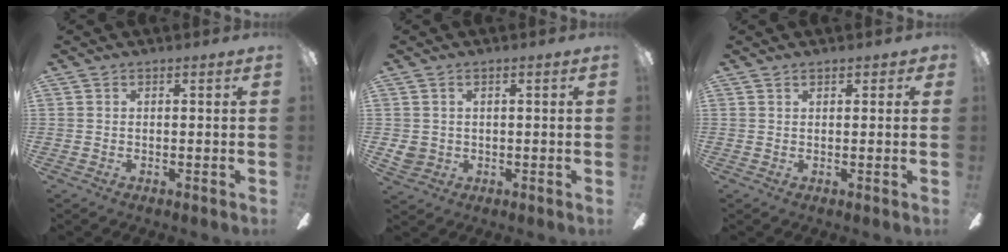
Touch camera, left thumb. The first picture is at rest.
{"total": 3.0, "force": [0.4, 2.6, 1.3], "torque": [-0.027, 0.006, 0.010]}
{"total": 1.3, "force": [0.7, 0.6, 0.8], "torque": [-0.009, -0.002, 0.012]}